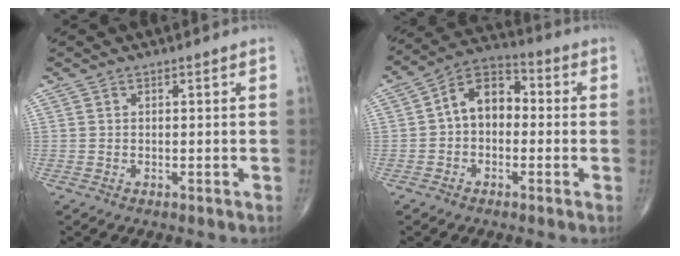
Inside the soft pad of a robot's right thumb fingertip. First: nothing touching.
{"total": 9.6, "force": [-0.2, 6.7, 6.8], "torque": [-0.086, 0.035, -0.019]}